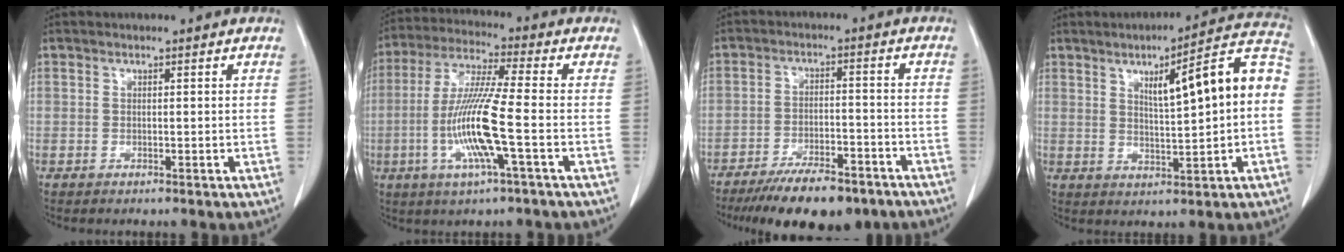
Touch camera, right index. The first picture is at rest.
{"total": 12.1, "force": [-3.0, 0.0, 11.7], "torque": [-0.244, -0.011, -0.066]}
{"total": 12.8, "force": [-9.8, 3.8, 7.2], "torque": [-0.108, -0.009, -0.152]}
{"total": 12.7, "force": [1.8, 1.6, 12.5], "torque": [-0.177, 0.031, 0.026]}